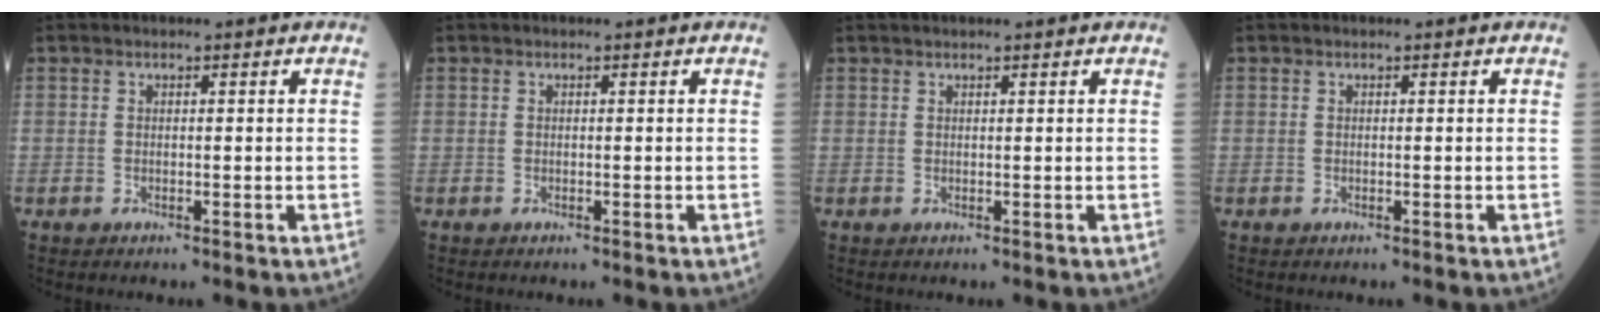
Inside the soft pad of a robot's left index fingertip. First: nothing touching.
{"total": 0.0}
{"total": 3.1, "force": [2.8, 0.1, 1.4], "torque": [-0.009, 0.027, 0.039]}
{"total": 0.0}